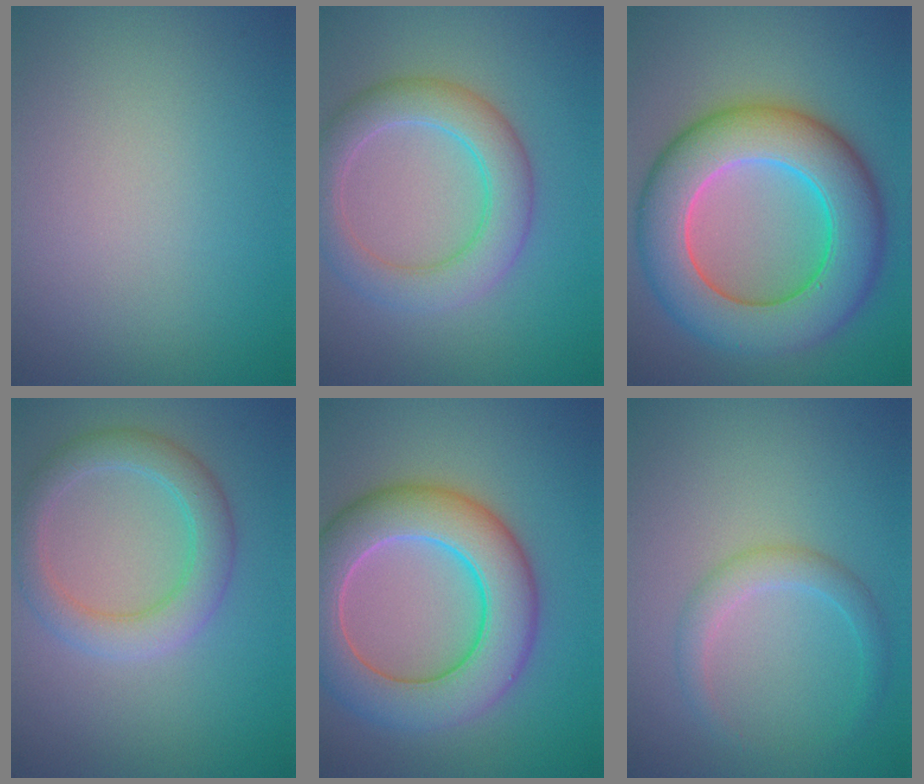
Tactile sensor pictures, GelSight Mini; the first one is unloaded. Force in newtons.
{"total": 5.2, "press": 5.2, "slide": 0.3}
{"total": 11.2, "press": 11.2, "slide": 0.3}
{"total": 3.9, "press": 3.9, "slide": 0.1}
{"total": 9.1, "press": 9.1, "slide": 0.4}
{"total": 2.2, "press": 2.2, "slide": 0.1}